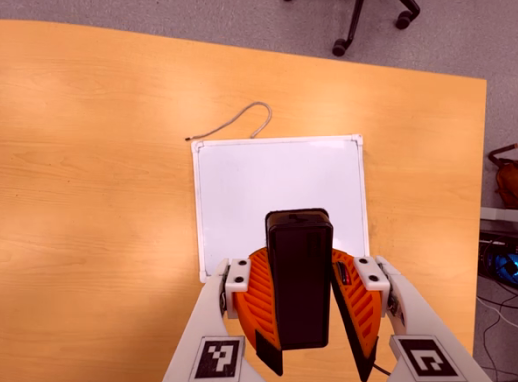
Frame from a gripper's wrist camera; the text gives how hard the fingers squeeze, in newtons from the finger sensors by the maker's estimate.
{"total": 7.6, "left": 8.6, "right": 6.7}